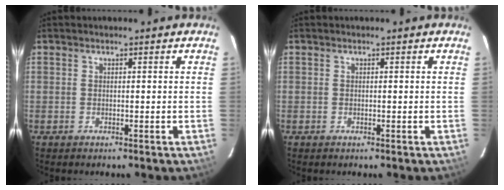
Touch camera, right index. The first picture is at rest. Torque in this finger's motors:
{"motor_torque": [-0.18, 0.09, -0.01, 0.00]}